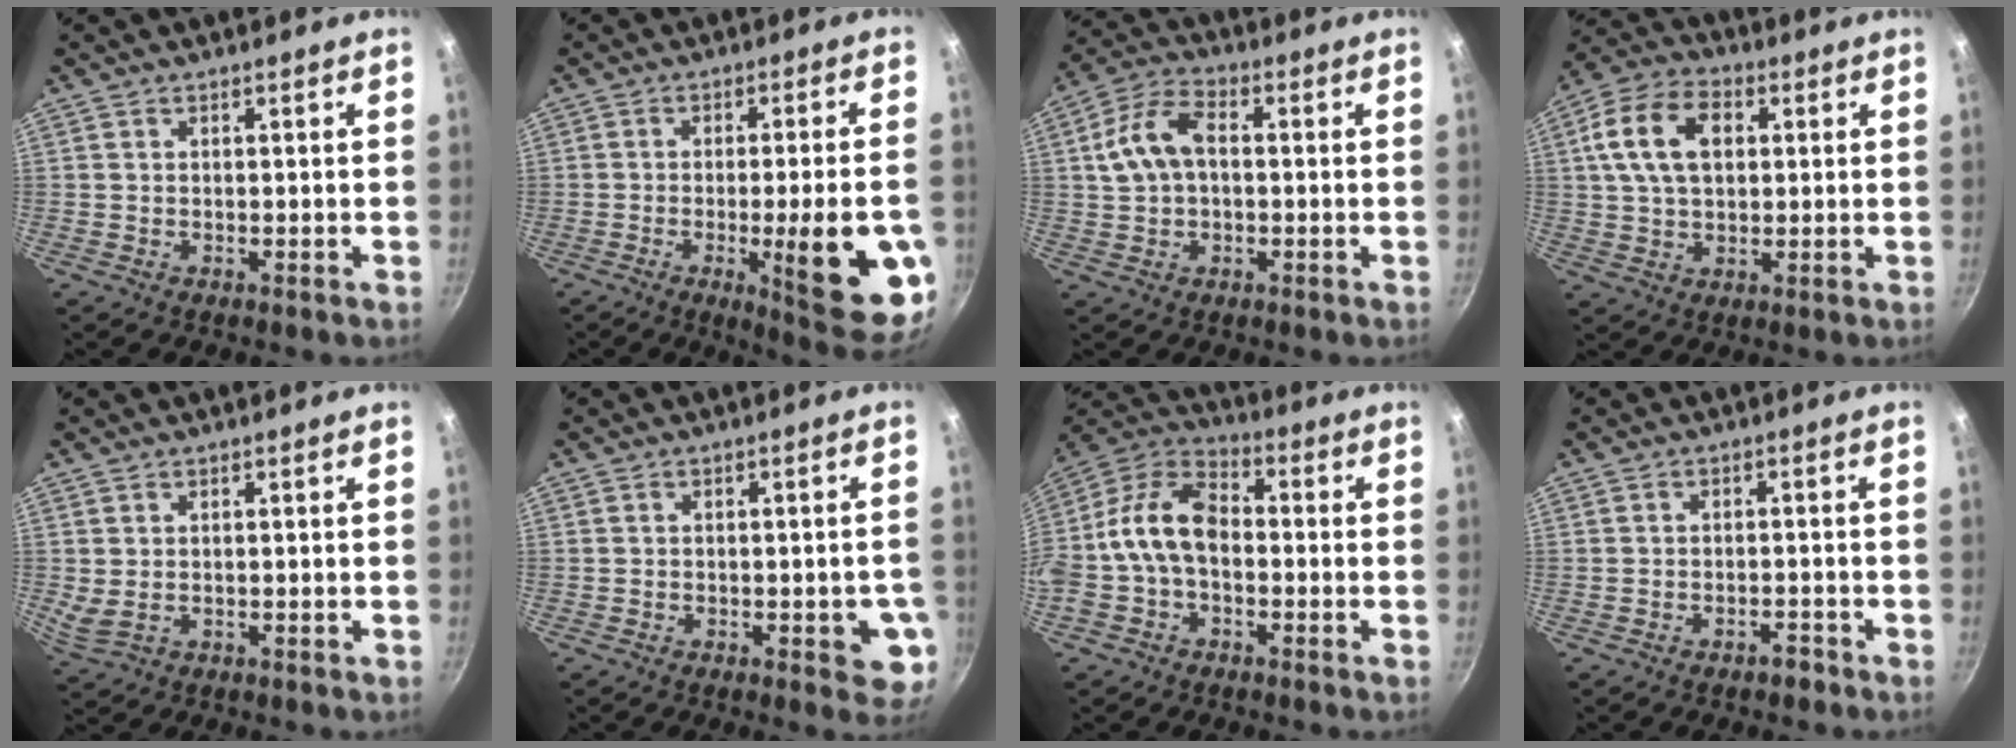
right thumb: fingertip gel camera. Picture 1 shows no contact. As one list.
[{"total": 17.8, "force": [-4.5, 3.7, 16.8], "torque": [-0.201, 0.002, -0.055]}, {"total": 9.9, "force": [1.0, 6.3, 7.5], "torque": [-0.140, 0.027, 0.008]}, {"total": 13.3, "force": [3.1, 8.7, 9.5], "torque": [-0.160, 0.012, 0.043]}, {"total": 2.7, "force": [0.6, 1.6, 2.0], "torque": [-0.041, -0.004, 0.020]}, {"total": 6.5, "force": [-1.5, 2.7, 5.7], "torque": [-0.047, 0.003, -0.017]}, {"total": 12.7, "force": [-1.4, 8.4, 9.4], "torque": [-0.160, 0.045, -0.045]}, {"total": 2.0, "force": [-1.6, 0.8, 0.9], "torque": [-0.006, 0.020, -0.017]}]